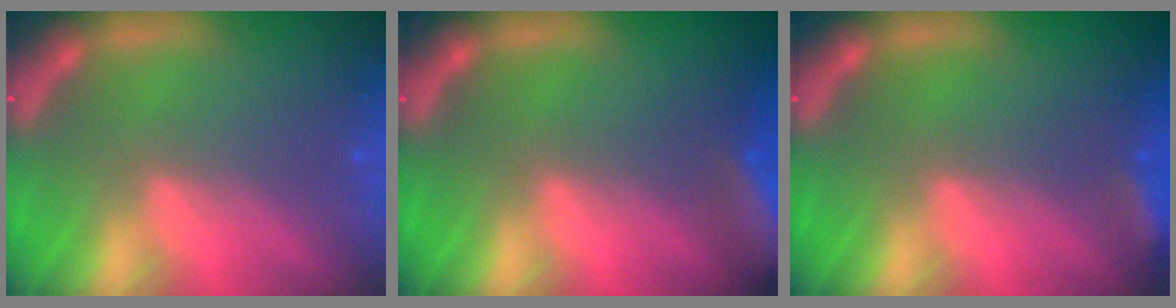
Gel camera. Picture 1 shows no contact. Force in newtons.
{"total": 7.5}
{"total": 2.9}